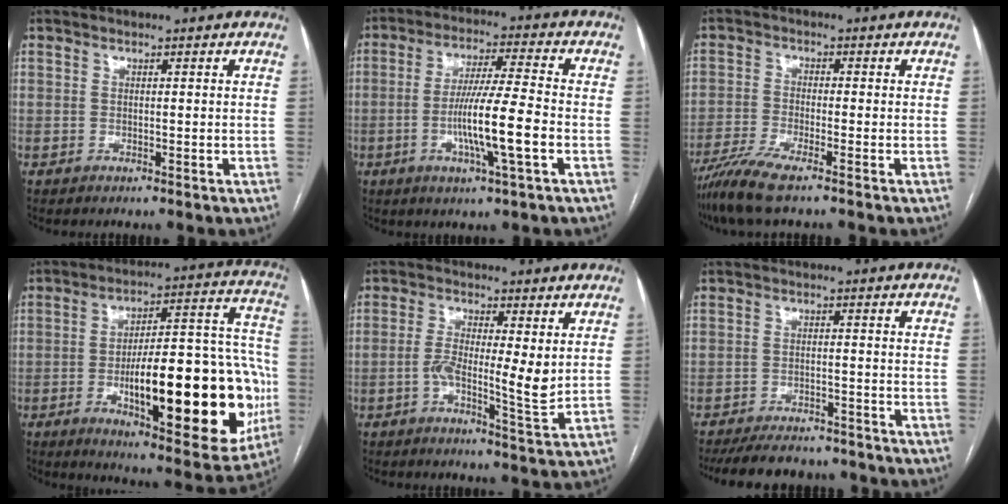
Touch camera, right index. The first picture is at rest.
{"total": 11.1, "force": [-2.9, -0.1, 10.7], "torque": [-0.200, -0.007, -0.056]}
{"total": 6.8, "force": [-5.1, 0.2, 4.5], "torque": [-0.094, -0.015, -0.099]}
{"total": 28.8, "force": [-6.5, 7.6, 27.0], "torque": [-0.323, 0.015, -0.078]}
{"total": 7.0, "force": [0.0, 1.2, 6.9], "torque": [-0.123, -0.004, -0.003]}
{"total": 13.1, "force": [-11.6, 4.3, 4.4], "torque": [-0.079, 0.001, -0.154]}